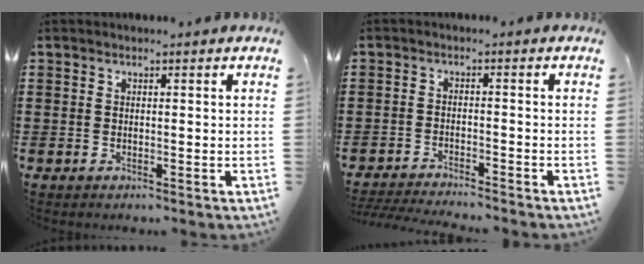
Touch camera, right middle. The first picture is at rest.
{"total": 3.0, "force": [-3.0, -0.1, 0.4], "torque": [-0.016, -0.003, -0.065]}